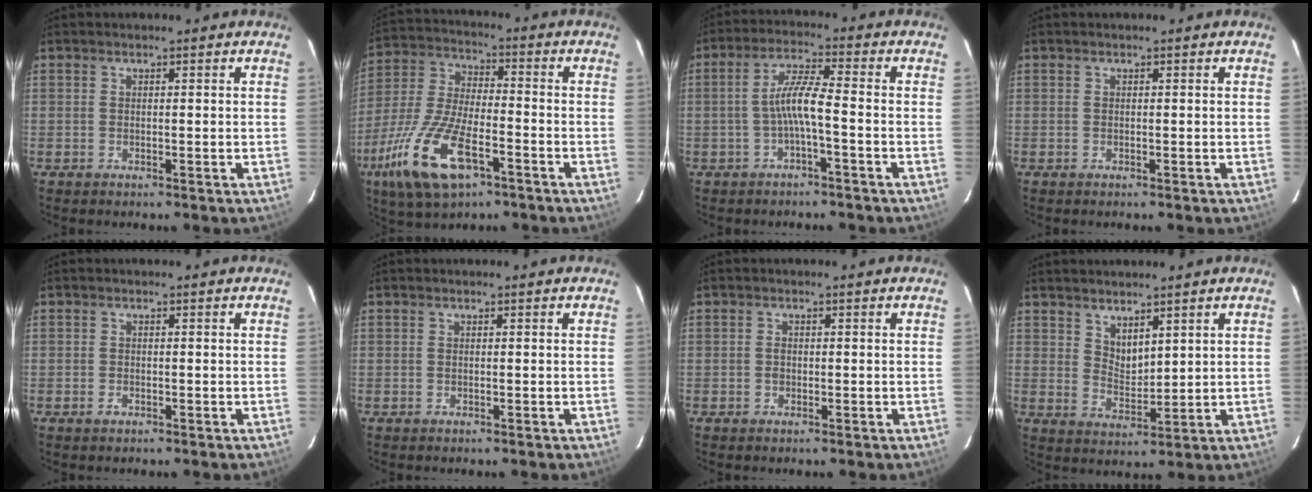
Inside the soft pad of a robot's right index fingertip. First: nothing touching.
{"total": 17.6, "force": [-8.9, 6.7, 13.6], "torque": [-0.302, -0.028, -0.171]}
{"total": 5.5, "force": [-1.9, 0.1, 5.1], "torque": [-0.111, 0.012, -0.034]}
{"total": 0.0}
{"total": 0.9, "force": [-0.5, 0.5, 0.4], "torque": [-0.007, 0.001, -0.009]}
{"total": 0.0}
{"total": 0.9, "force": [-0.2, 0.7, 0.5], "torque": [-0.009, 0.003, -0.004]}
{"total": 4.6, "force": [3.6, 2.0, 2.1], "torque": [-0.031, -0.005, 0.069]}